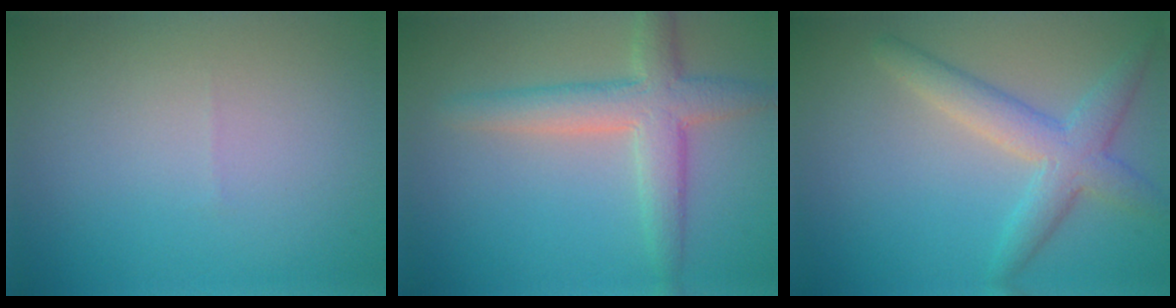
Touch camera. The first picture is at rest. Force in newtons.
{"total": 4.7, "press": 4.7, "slide": 0.3}
{"total": 4.2, "press": 4.2, "slide": 0.2}